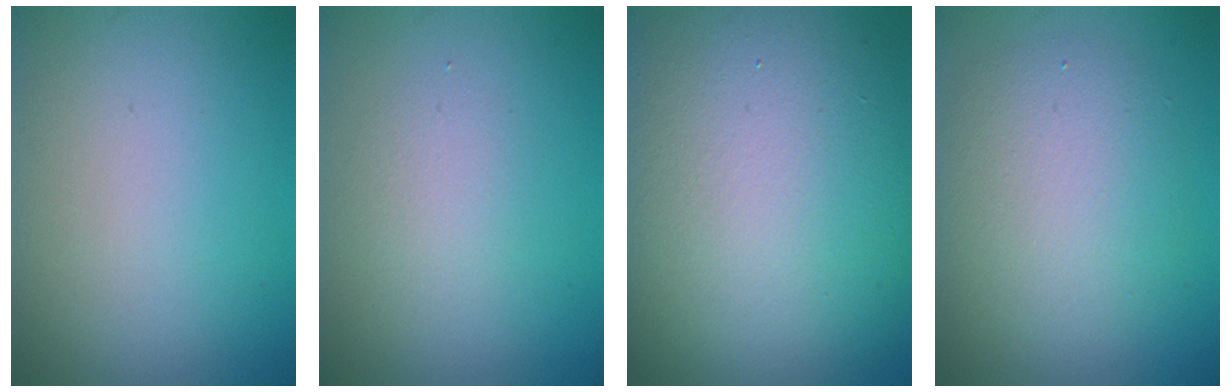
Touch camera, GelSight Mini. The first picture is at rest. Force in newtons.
{"total": 1.6, "press": 1.6, "slide": 0.1}
{"total": 16.1, "press": 16.1, "slide": 1.2}
{"total": 5.2, "press": 5.2, "slide": 0.1}